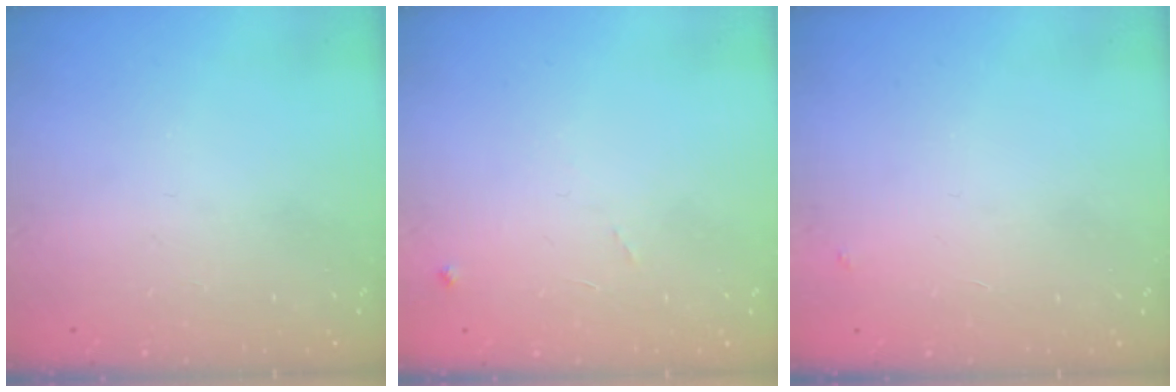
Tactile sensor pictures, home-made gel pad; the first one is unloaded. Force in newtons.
{"total": 6.2, "press": 6.2, "slide": 0.8}
{"total": 3.8, "press": 3.8, "slide": 0.2}